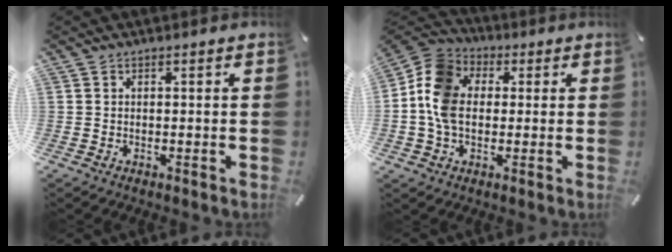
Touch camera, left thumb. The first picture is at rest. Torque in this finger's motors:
{"motor_torque": [0.39, 0.81, 0.74, 0.45, 0.20]}